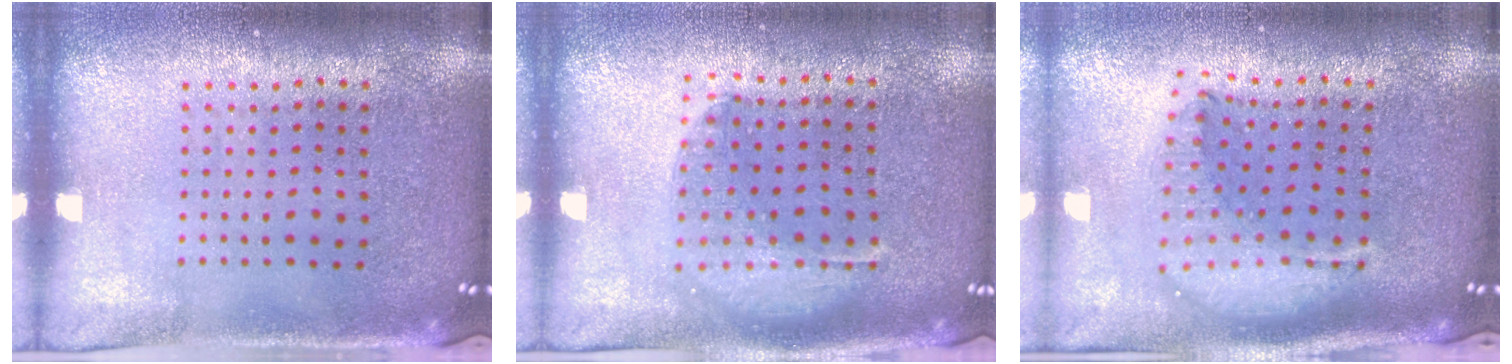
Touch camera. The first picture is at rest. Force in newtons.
{"total": 1.4, "press": 1.4, "slide": 0.4}
{"total": 2.3, "press": 1.7, "slide": 1.5}